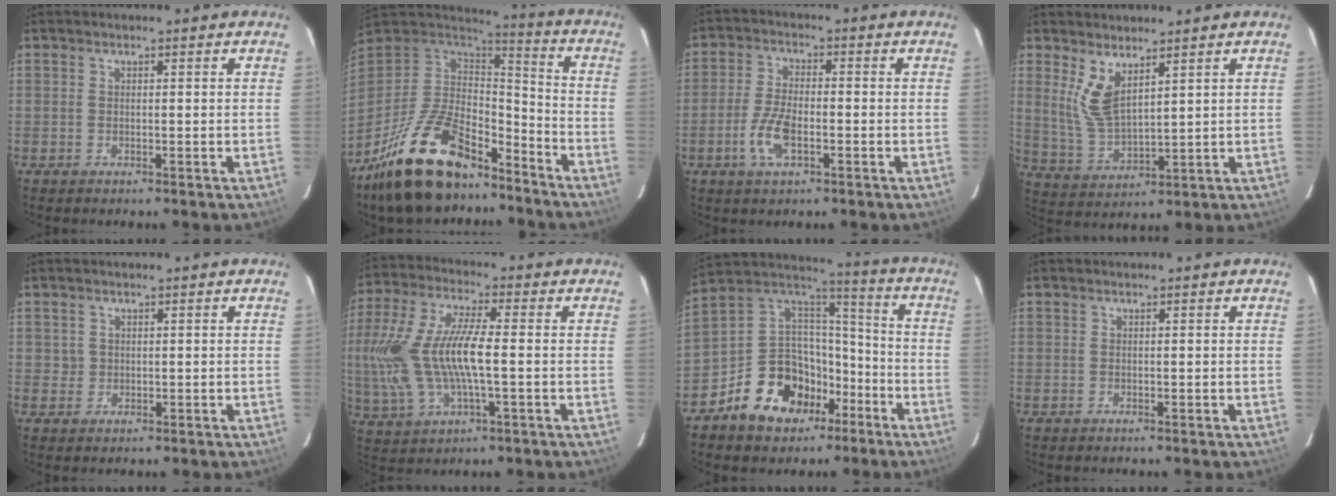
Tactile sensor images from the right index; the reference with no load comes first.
{"total": 24.0, "force": [-16.7, 10.1, 13.9], "torque": [-0.278, -0.009, -0.276]}
{"total": 6.8, "force": [-2.6, 2.9, 5.6], "torque": [-0.123, 0.001, -0.051]}
{"total": 7.2, "force": [4.0, 2.7, 5.3], "torque": [-0.110, -0.007, 0.091]}
{"total": 1.2, "force": [0.3, 1.2, -0.1], "torque": [0.008, 0.006, 0.006]}
{"total": 17.8, "force": [-1.3, 6.5, 16.5], "torque": [-0.337, -0.005, -0.020]}
{"total": 16.9, "force": [-9.0, 11.9, 7.9], "torque": [-0.177, 0.044, -0.137]}
{"total": 0.0}